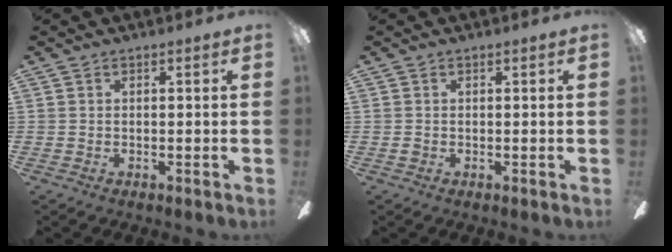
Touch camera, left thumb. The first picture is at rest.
{"total": 0.5, "force": [0.0, 0.5, 0.1], "torque": [-0.001, 0.006, -0.003]}